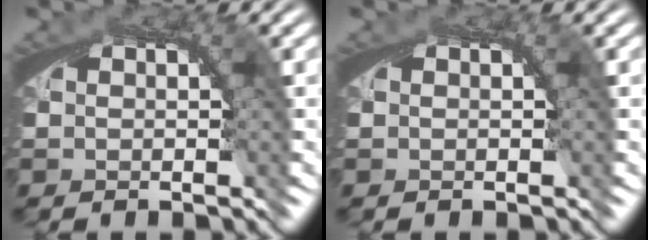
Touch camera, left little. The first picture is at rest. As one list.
[{"total": 0.0}]